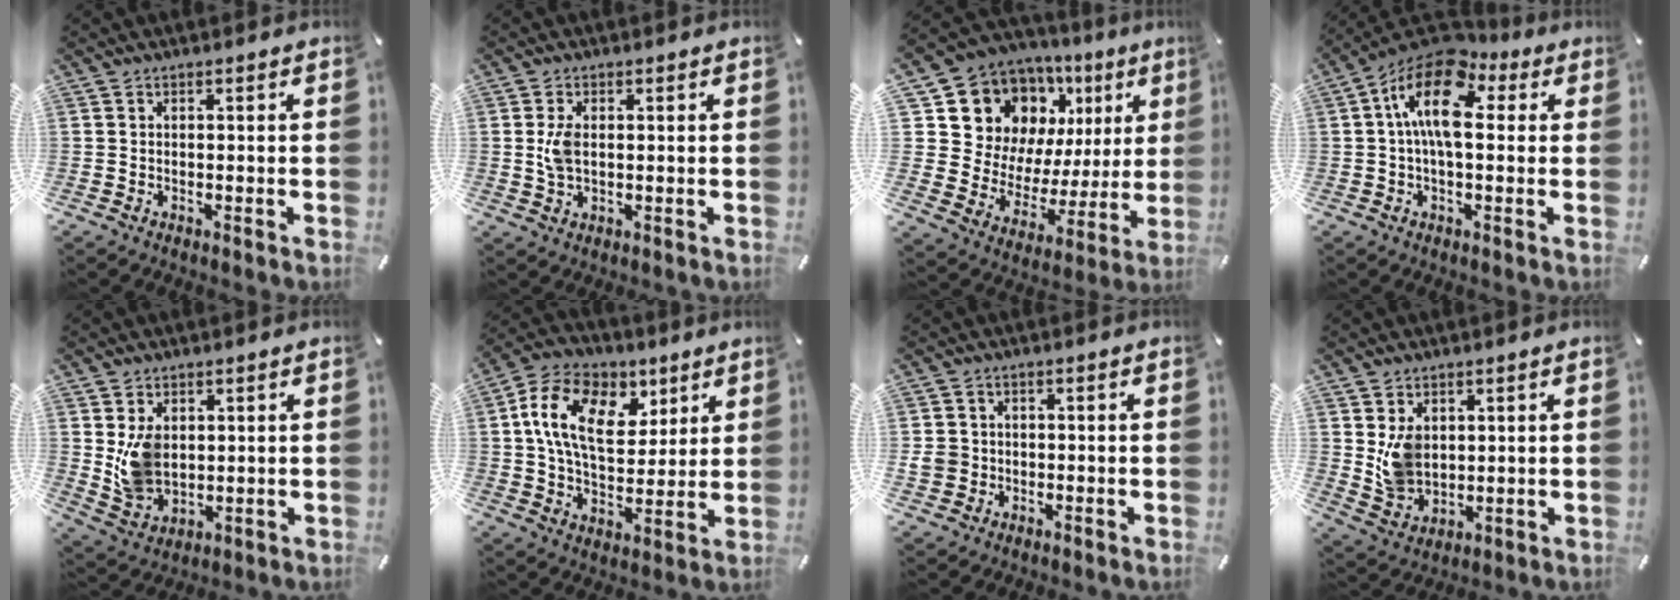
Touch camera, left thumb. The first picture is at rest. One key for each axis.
{"total": 4.5, "fx": 0.4, "fy": 2.7, "fz": 3.6, "tx": -0.080, "ty": -0.004, "tz": 0.001}
{"total": 15.7, "fx": 9.7, "fy": 11.4, "fz": 4.8, "tx": -0.094, "ty": -0.083, "tz": 0.189}
{"total": 14.9, "fx": 3.4, "fy": 7.7, "fz": 12.3, "tx": -0.230, "ty": -0.014, "tz": 0.058}
{"total": 8.3, "fx": 2.2, "fy": 6.4, "fz": 4.8, "tx": -0.109, "ty": -0.009, "tz": 0.042}
{"total": 16.3, "fx": 5.8, "fy": 10.8, "fz": 10.7, "tx": -0.196, "ty": -0.003, "tz": 0.111}
{"total": 4.3, "fx": -0.5, "fy": 4.2, "fz": 0.8, "tx": -0.034, "ty": 0.003, "tz": -0.010}
{"total": 7.8, "fx": 2.6, "fy": 6.4, "fz": 3.6, "tx": -0.078, "ty": -0.012, "tz": 0.047}